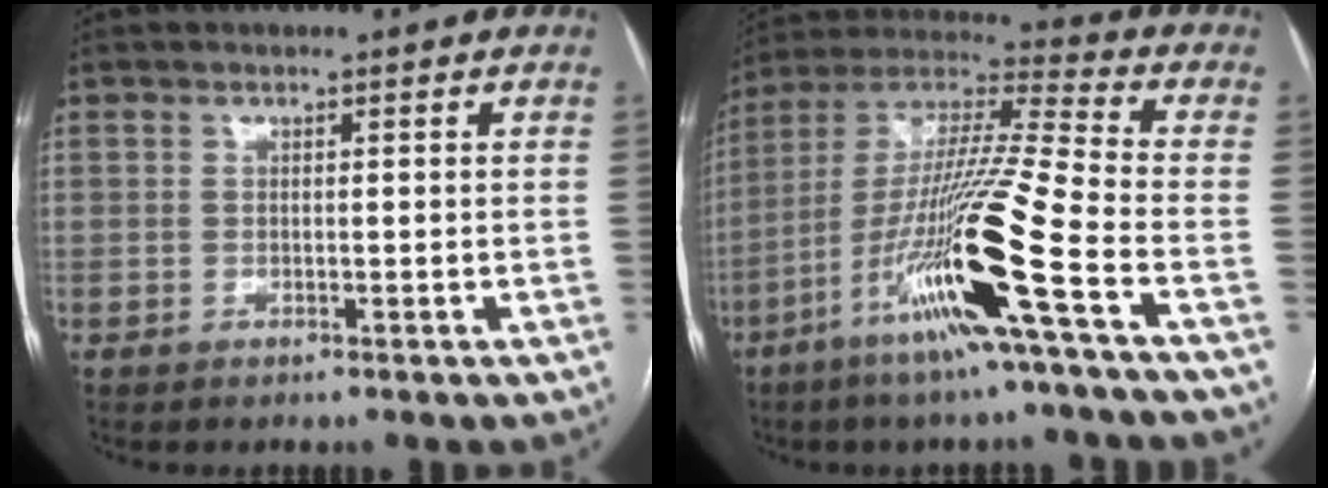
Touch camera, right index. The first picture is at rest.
{"total": 19.2, "force": [-8.2, -1.4, 17.3], "torque": [-0.356, -0.030, -0.164]}